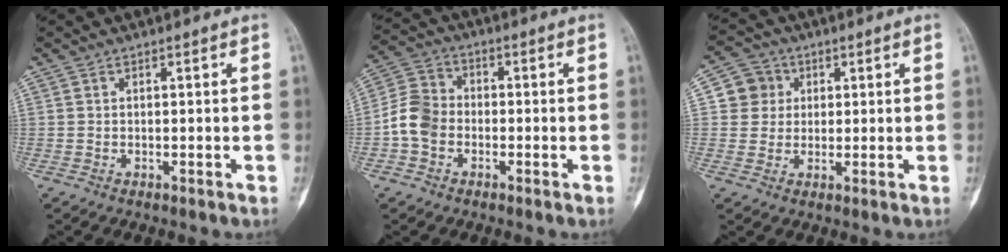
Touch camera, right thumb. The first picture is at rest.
{"total": 7.8, "force": [-1.8, 6.3, 4.1], "torque": [-0.067, 0.026, -0.048]}
{"total": 6.0, "force": [1.3, 5.8, 1.1], "torque": [0.016, 0.005, 0.018]}